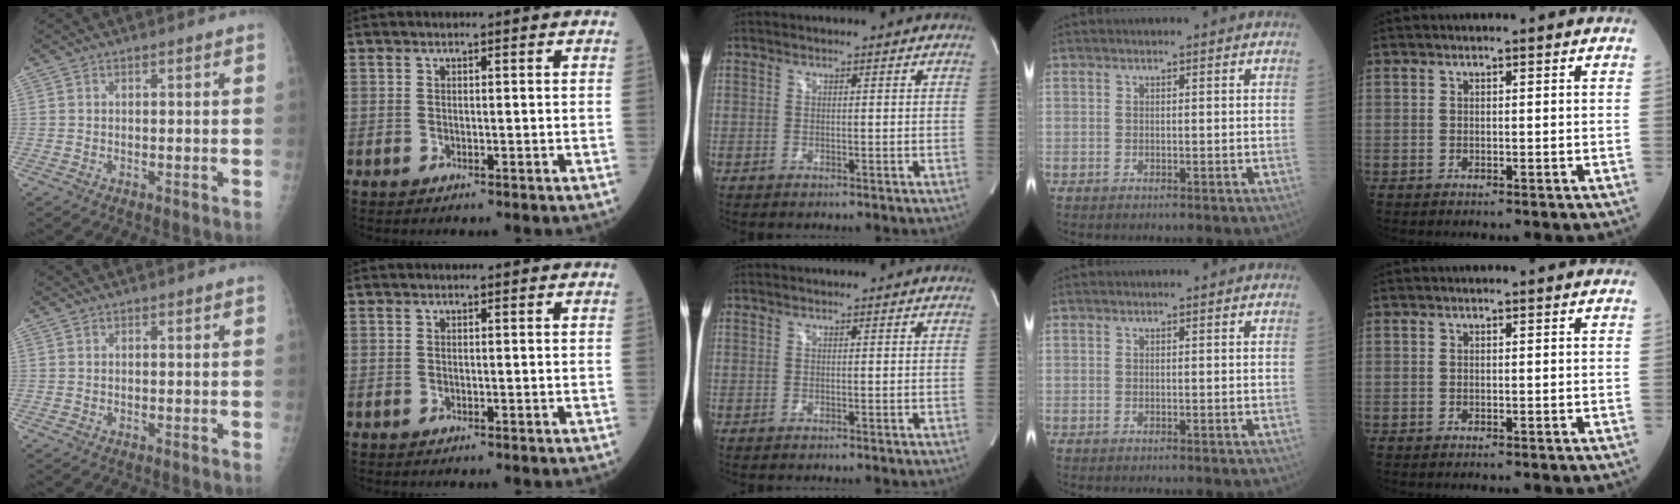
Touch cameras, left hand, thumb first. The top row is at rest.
{}